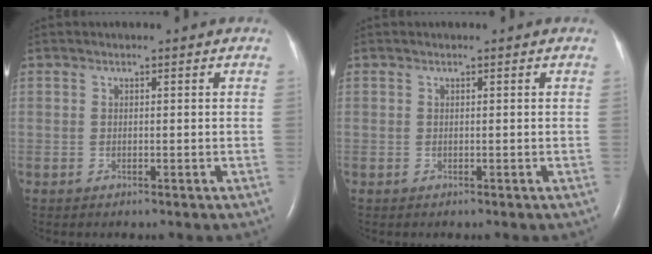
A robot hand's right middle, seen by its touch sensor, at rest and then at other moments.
{"total": 0.0}